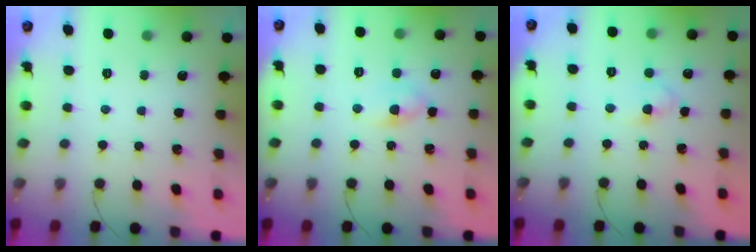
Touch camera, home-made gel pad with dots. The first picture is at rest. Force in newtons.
{"total": 5.2, "press": 4.9, "slide": 1.7}
{"total": 2.4, "press": 2.1, "slide": 1.1}